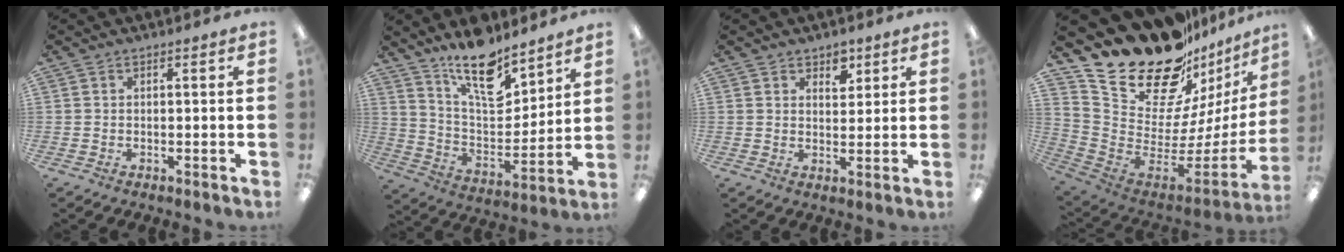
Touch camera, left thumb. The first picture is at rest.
{"total": 16.5, "force": [12.3, 6.7, 8.9], "torque": [-0.143, -0.080, 0.213]}
{"total": 4.5, "force": [3.3, 2.7, 1.4], "torque": [-0.006, -0.016, 0.055]}
{"total": 26.3, "force": [20.5, 12.4, 11.0], "torque": [-0.171, -0.167, 0.395]}